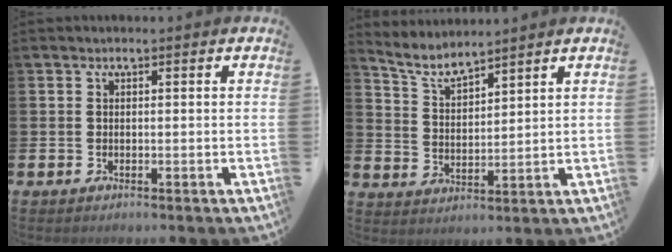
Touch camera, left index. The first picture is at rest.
{"total": 5.3, "force": [5.0, 0.7, 1.6], "torque": [-0.055, -0.023, 0.091]}